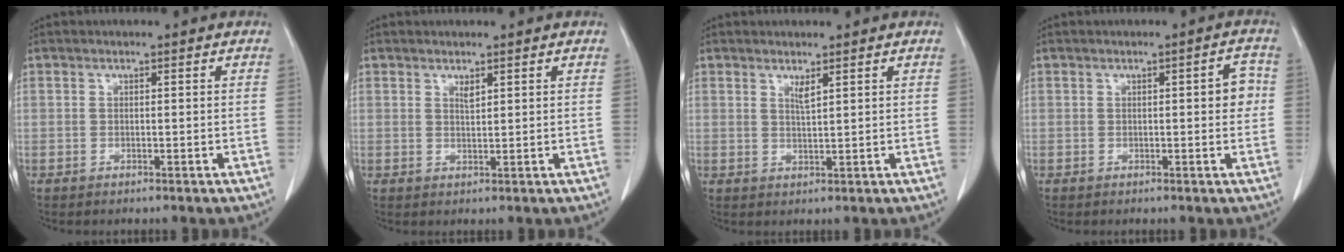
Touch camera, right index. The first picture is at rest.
{"total": 1.1, "force": [0.8, 0.2, 0.8], "torque": [-0.017, -0.004, 0.017]}
{"total": 1.6, "force": [1.1, 0.0, 1.2], "torque": [-0.025, -0.006, 0.022]}
{"total": 3.0, "force": [0.2, 0.9, 2.9], "torque": [-0.029, 0.005, -0.001]}